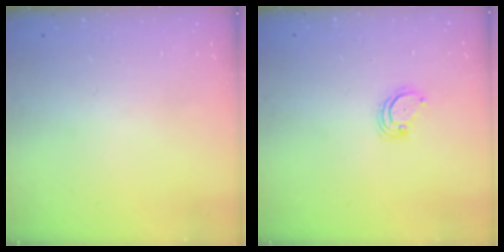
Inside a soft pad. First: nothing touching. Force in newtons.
{"total": 3.1, "press": 3.1, "slide": 0.3}